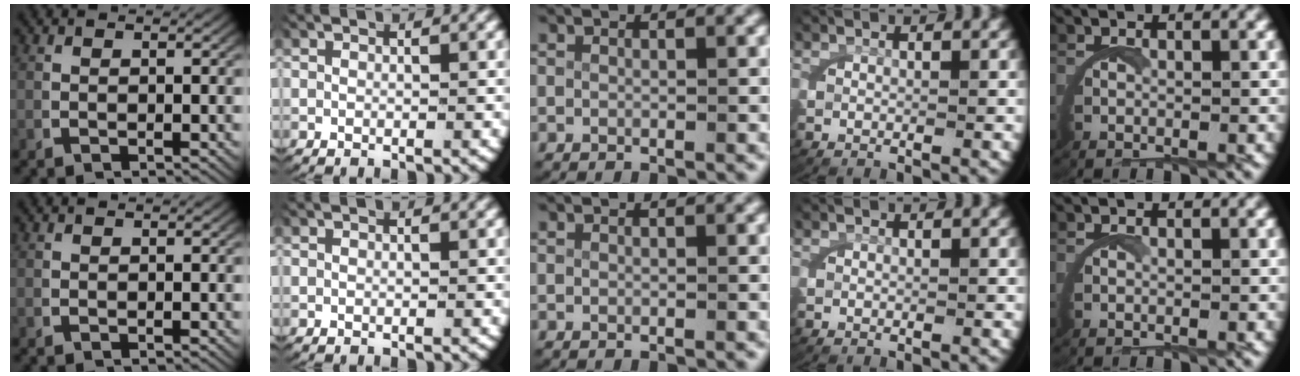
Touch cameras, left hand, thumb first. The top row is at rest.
{}